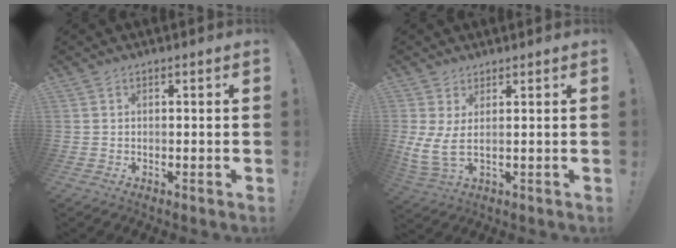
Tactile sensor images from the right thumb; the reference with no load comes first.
{"total": 6.0, "force": [1.9, 1.7, 5.4], "torque": [-0.096, -0.028, 0.040]}